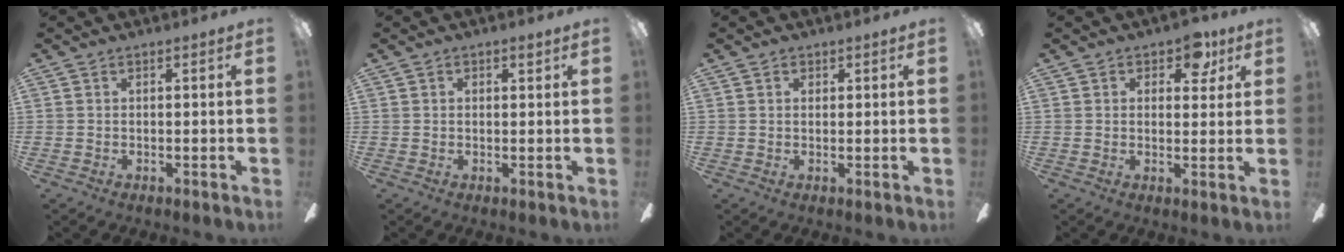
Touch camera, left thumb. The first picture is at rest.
{"total": 1.2, "force": [0.7, 0.6, 0.8], "torque": [-0.007, 0.001, 0.009]}
{"total": 0.9, "force": [0.5, 0.7, 0.4], "torque": [-0.001, 0.000, 0.008]}
{"total": 6.2, "force": [3.7, 3.6, 3.4], "torque": [-0.027, -0.010, 0.059]}